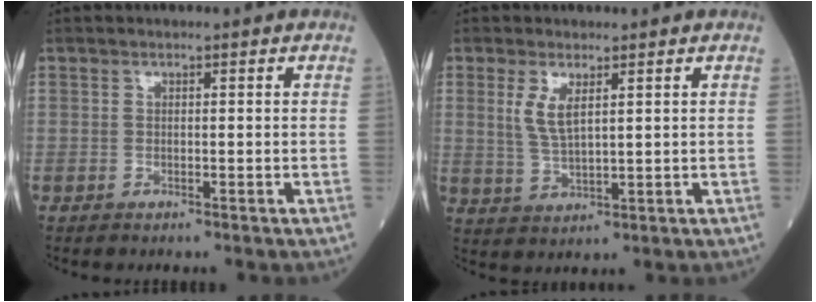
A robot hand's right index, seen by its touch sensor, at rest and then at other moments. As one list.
[{"total": 4.4, "force": [1.7, 1.2, 3.9], "torque": [-0.086, -0.004, 0.041]}]